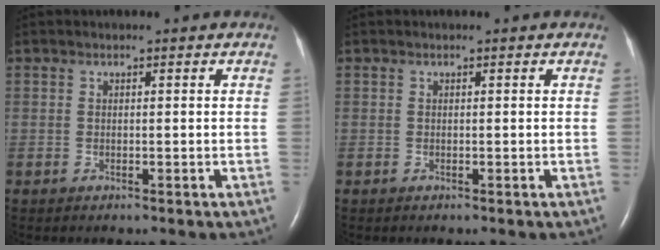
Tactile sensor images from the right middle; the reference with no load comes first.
{"total": 0.0}